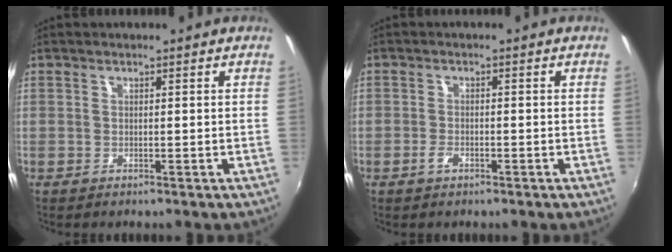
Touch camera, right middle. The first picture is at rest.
{"total": 1.7, "force": [-1.1, 1.0, 0.8], "torque": [-0.024, -0.002, -0.022]}